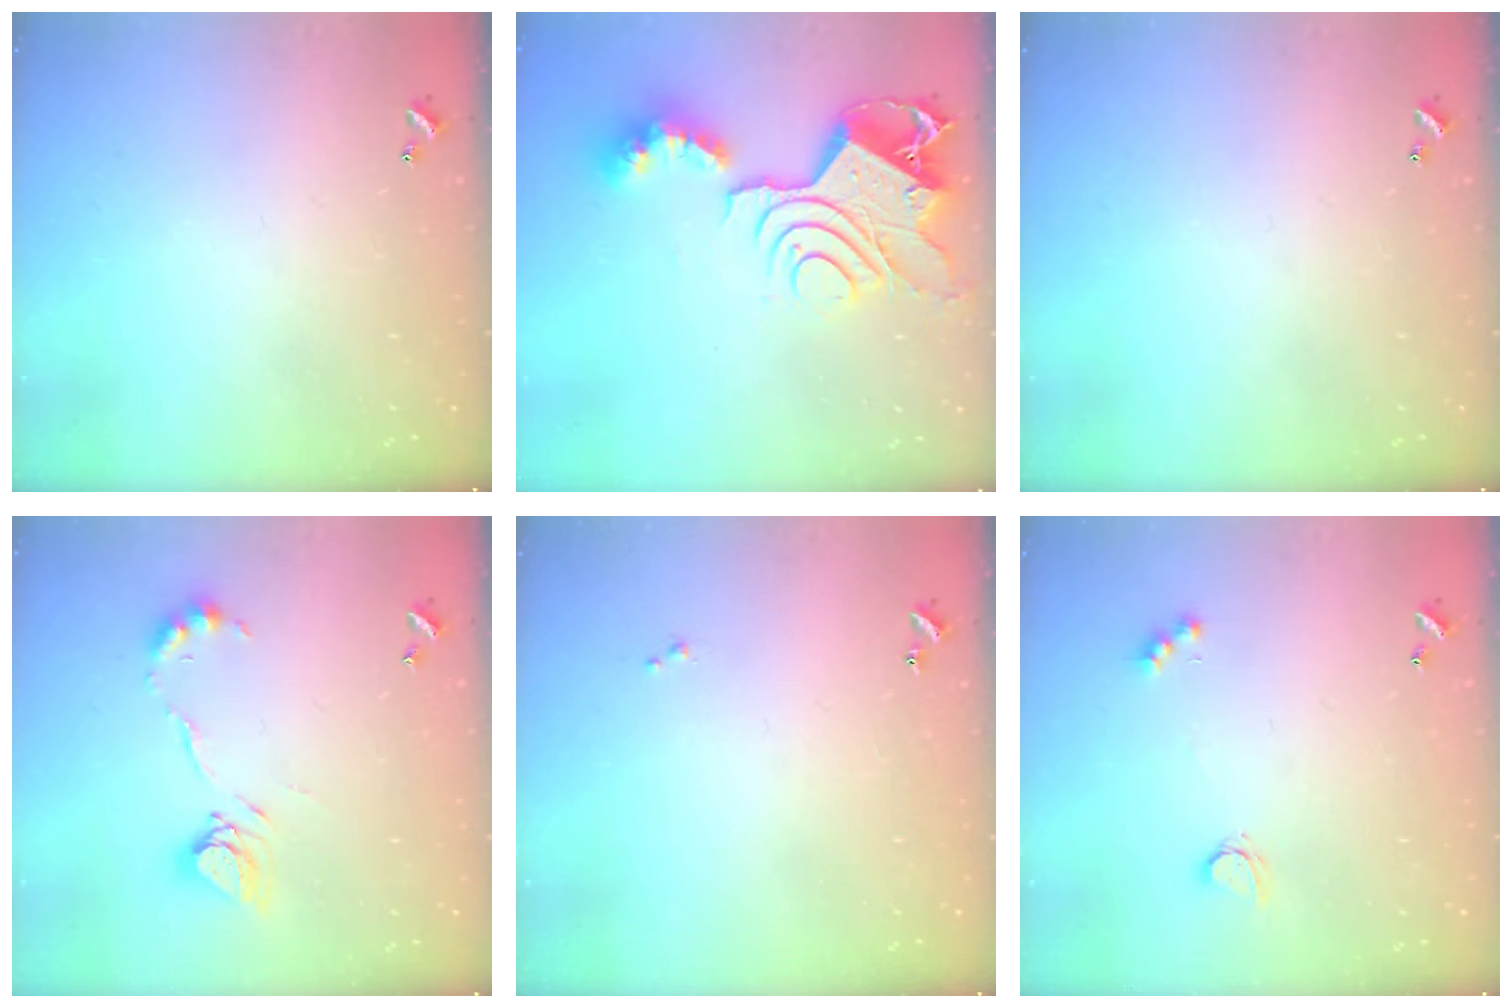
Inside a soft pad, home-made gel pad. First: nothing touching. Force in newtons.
{"total": 18.9, "press": 18.8, "slide": 2.1}
{"total": 0.0}
{"total": 9.5, "press": 9.5, "slide": 0.6}
{"total": 0.7, "press": 0.6, "slide": 0.3}
{"total": 2.7, "press": 2.7, "slide": 0.5}